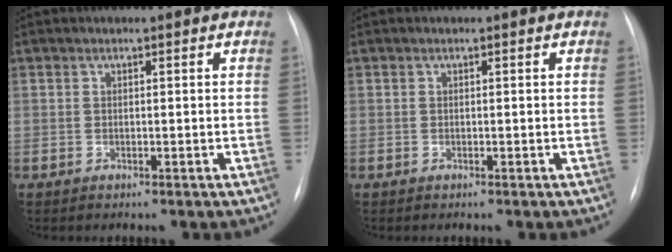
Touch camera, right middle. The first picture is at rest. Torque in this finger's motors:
{"motor_torque": [-0.17, -0.03, -0.17, -0.09]}